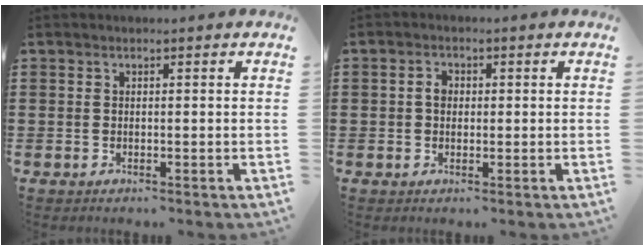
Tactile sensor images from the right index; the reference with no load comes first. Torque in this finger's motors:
{"motor_torque": [0.25, -0.21, 0.14, 0.05]}